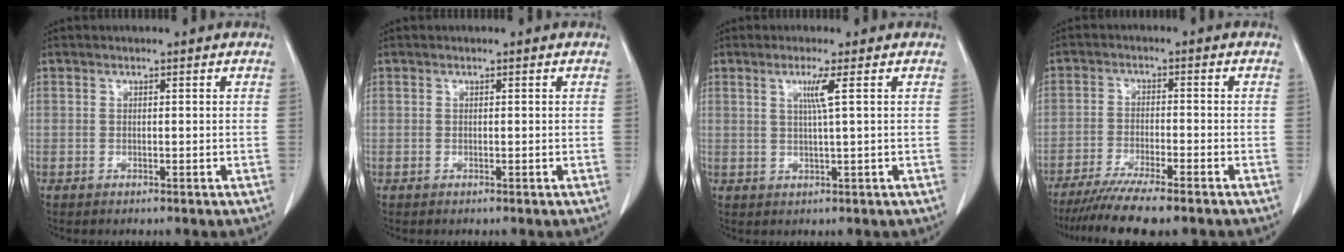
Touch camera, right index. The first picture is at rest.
{"total": 0.0}
{"total": 2.9, "force": [1.0, -0.8, 2.7], "torque": [-0.054, -0.003, 0.020]}
{"total": 9.9, "force": [-8.1, 0.3, 5.6], "torque": [-0.087, -0.023, -0.131]}